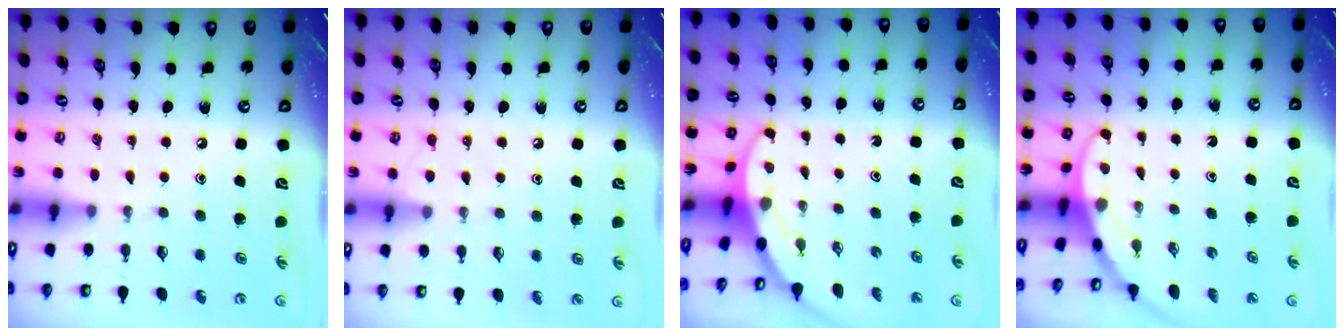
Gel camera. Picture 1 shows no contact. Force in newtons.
{"total": 6.1, "press": 6.1, "slide": 0.7}
{"total": 3.3, "press": 3.3, "slide": 0.1}
{"total": 3.3, "press": 3.3, "slide": 0.1}